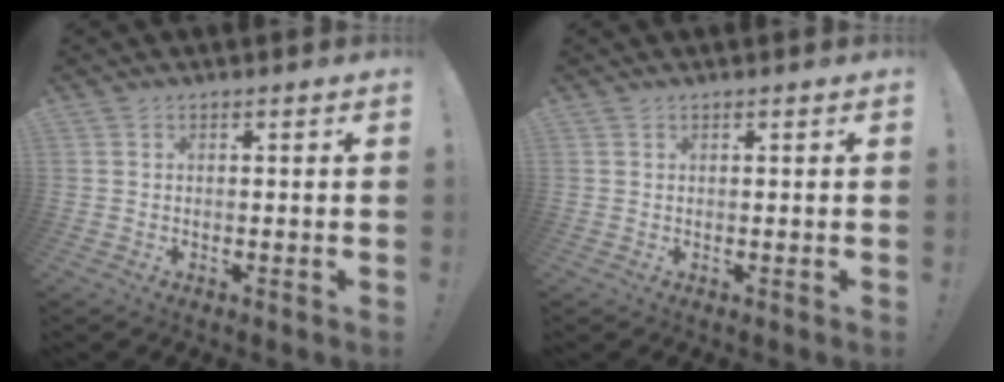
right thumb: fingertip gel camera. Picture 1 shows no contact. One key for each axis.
{"total": 0.0}